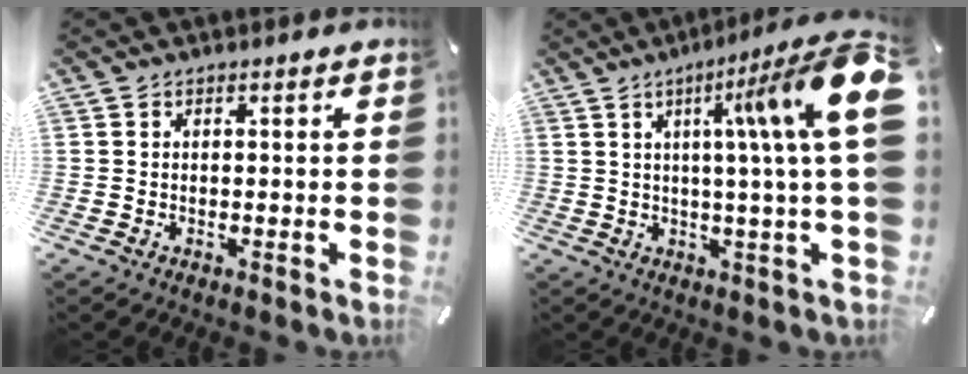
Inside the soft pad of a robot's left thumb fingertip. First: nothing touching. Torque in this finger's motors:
{"motor_torque": [0.69, 1.12, 1.83, -0.72, 0.48]}